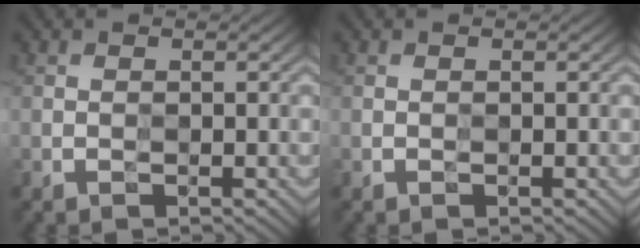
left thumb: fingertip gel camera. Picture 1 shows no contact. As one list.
[{"total": 0.0}]